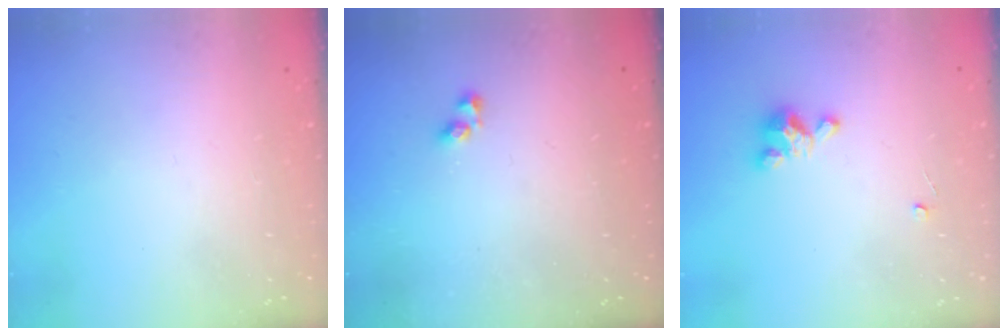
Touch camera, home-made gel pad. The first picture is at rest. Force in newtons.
{"total": 2.9, "press": 2.9, "slide": 0.6}
{"total": 3.5, "press": 3.5, "slide": 0.2}